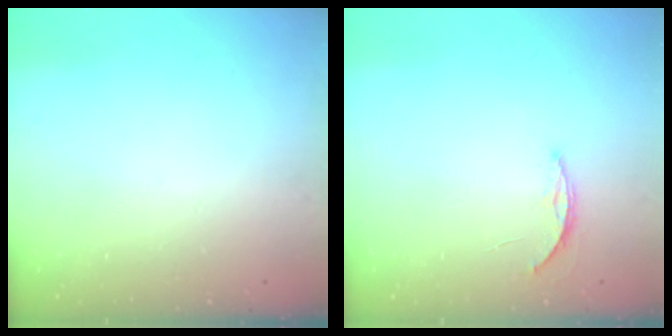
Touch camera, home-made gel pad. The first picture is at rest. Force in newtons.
{"total": 3.7, "press": 3.7, "slide": 0.5}